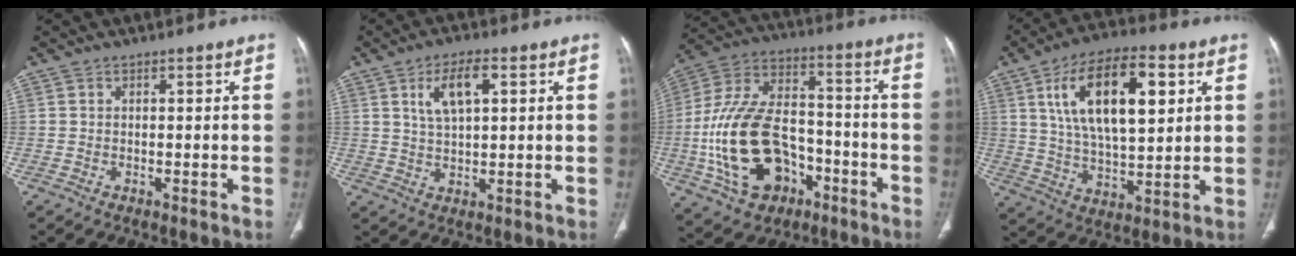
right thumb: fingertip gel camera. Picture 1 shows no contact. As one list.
[{"total": 7.1, "force": [2.7, 2.9, 5.9], "torque": [-0.109, -0.002, 0.052]}, {"total": 22.1, "force": [-6.7, 14.5, 15.3], "torque": [-0.280, 0.046, -0.103]}, {"total": 18.9, "force": [6.3, 8.4, 15.8], "torque": [-0.253, -0.008, 0.109]}]